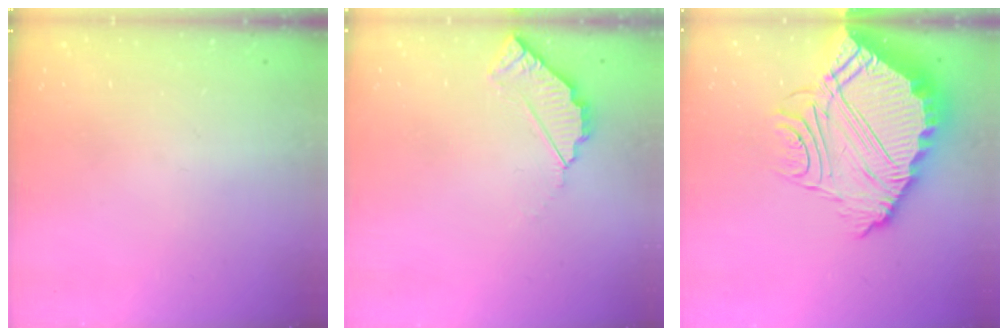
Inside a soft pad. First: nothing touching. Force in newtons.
{"total": 3.7, "press": 3.7, "slide": 0.3}
{"total": 17.8, "press": 17.7, "slide": 1.7}